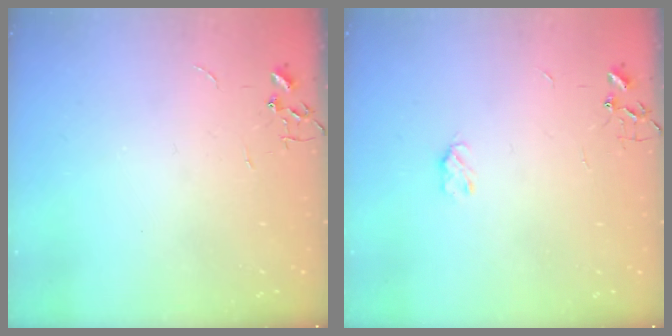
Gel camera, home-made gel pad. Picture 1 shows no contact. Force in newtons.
{"total": 3.9, "press": 3.9, "slide": 0.5}